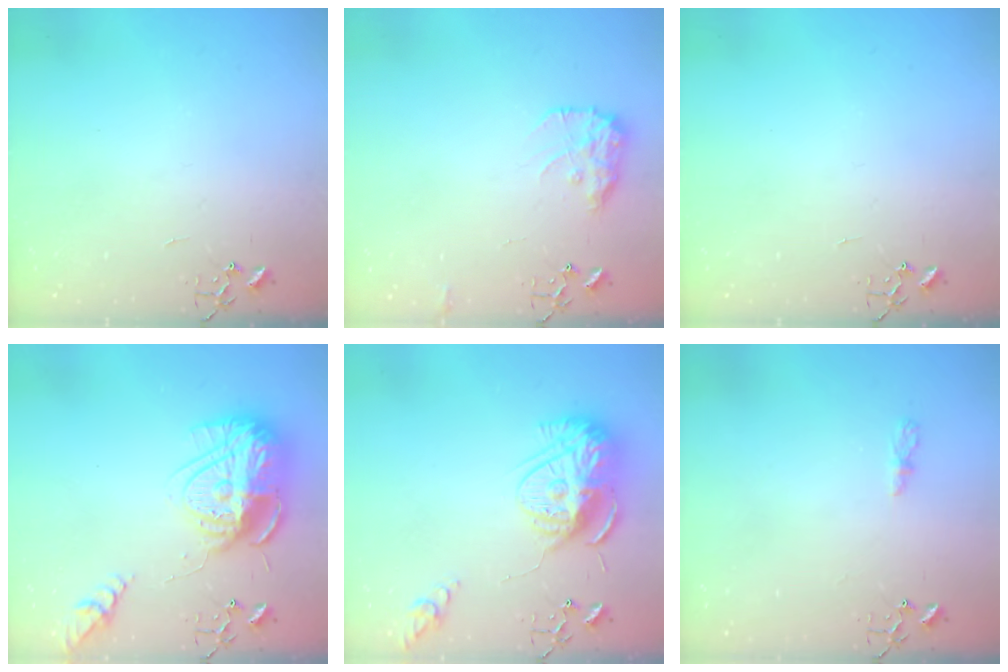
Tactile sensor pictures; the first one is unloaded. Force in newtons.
{"total": 10.8, "press": 10.8, "slide": 0.4}
{"total": 0.0}
{"total": 18.9, "press": 18.9, "slide": 1.6}
{"total": 16.0, "press": 16.0, "slide": 1.5}
{"total": 4.0, "press": 4.0, "slide": 0.5}